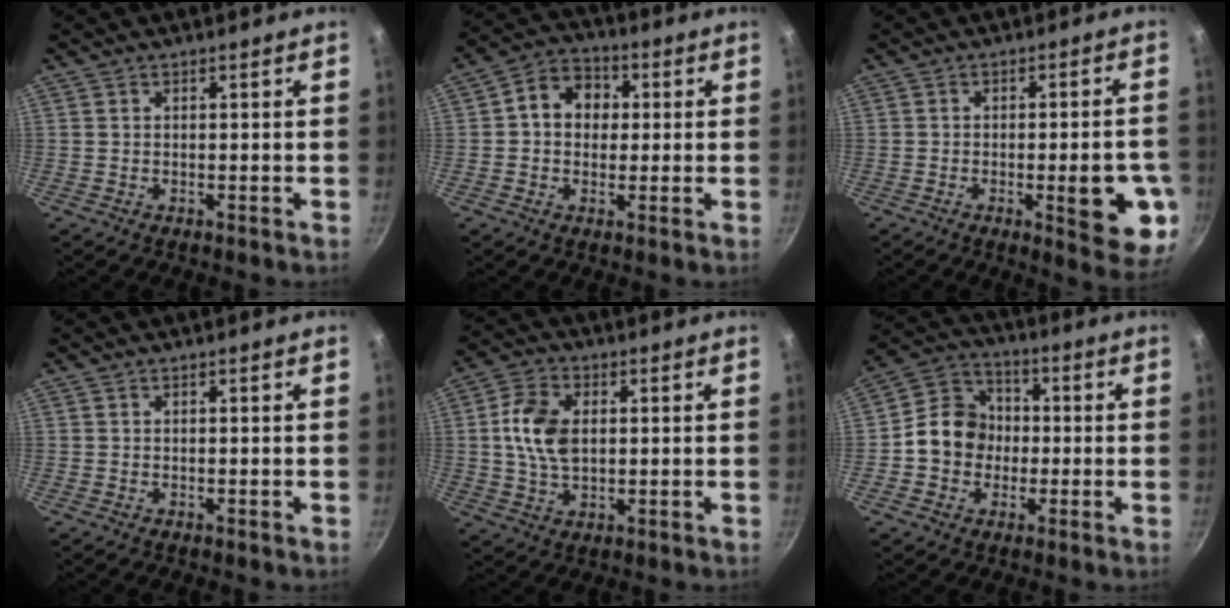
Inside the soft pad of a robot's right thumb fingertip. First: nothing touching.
{"total": 8.9, "force": [1.1, 7.3, 4.9], "torque": [-0.046, 0.018, 0.000]}
{"total": 12.4, "force": [-3.2, 3.6, 11.4], "torque": [-0.119, 0.007, -0.038]}
{"total": 0.0}
{"total": 9.7, "force": [1.1, 6.2, 7.4], "torque": [-0.130, 0.008, 0.016]}
{"total": 10.9, "force": [-1.0, 9.6, 5.2], "torque": [-0.053, 0.027, -0.038]}